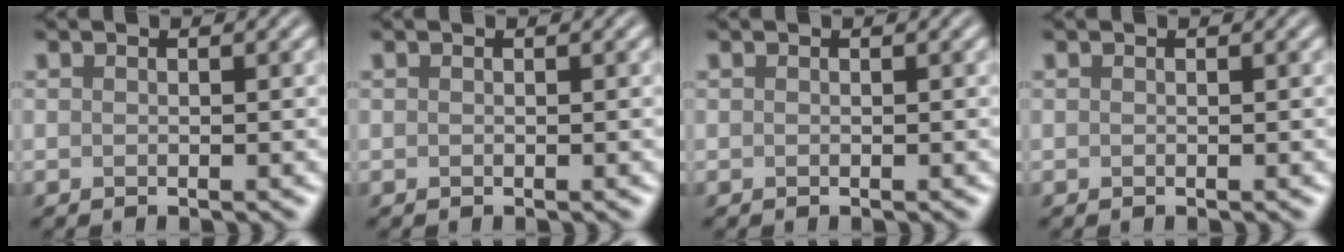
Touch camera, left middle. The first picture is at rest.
{"total": 0.0}
{"total": 0.0}
{"total": 0.0}